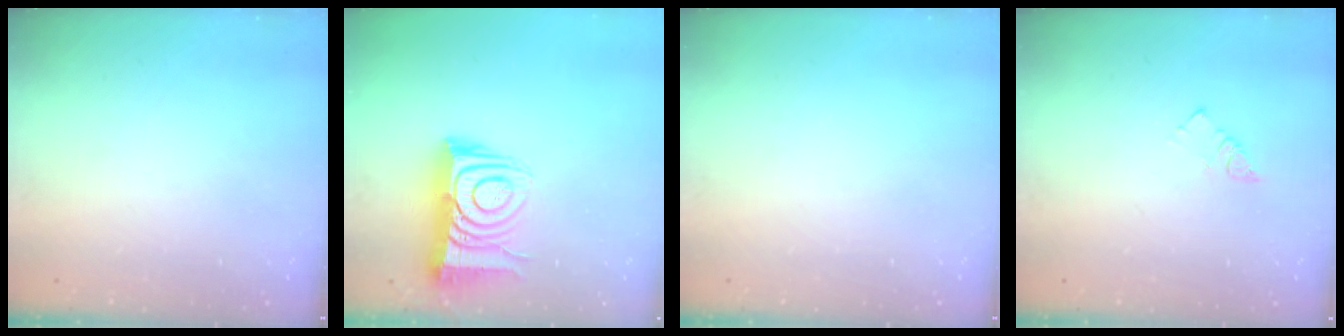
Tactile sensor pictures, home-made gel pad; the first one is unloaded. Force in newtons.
{"total": 12.9, "press": 12.8, "slide": 1.1}
{"total": 0.0}
{"total": 2.5, "press": 2.5, "slide": 0.1}